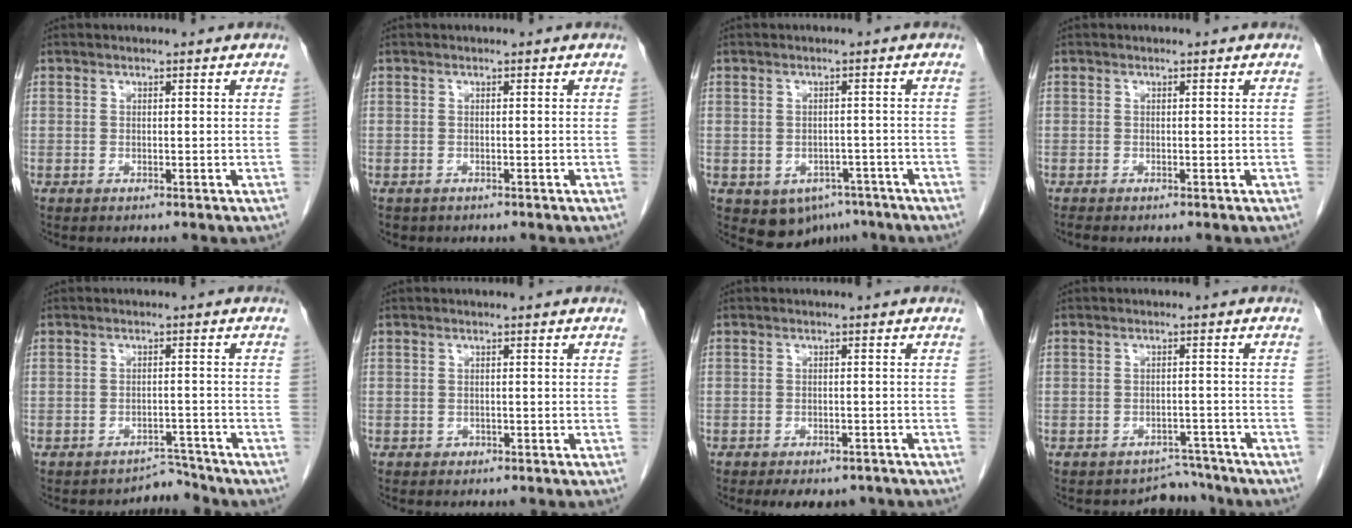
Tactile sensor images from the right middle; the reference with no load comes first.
{"total": 1.5, "force": [-1.1, 1.0, 0.2], "torque": [-0.014, 0.000, -0.014]}
{"total": 6.4, "force": [-3.7, 4.8, 2.2], "torque": [-0.023, 0.007, -0.041]}
{"total": 0.7, "force": [-0.6, 0.0, 0.2], "torque": [-0.008, -0.002, -0.011]}
{"total": 3.0, "force": [-2.8, 0.4, -1.1], "torque": [0.021, 0.006, -0.038]}
{"total": 0.5, "force": [-0.3, 0.4, 0.1], "torque": [-0.007, 0.002, -0.005]}
{"total": 4.2, "force": [-3.2, 2.5, 1.0], "torque": [-0.002, 0.008, -0.037]}
{"total": 3.6, "force": [-3.2, 1.3, -1.0], "torque": [0.014, 0.017, -0.043]}